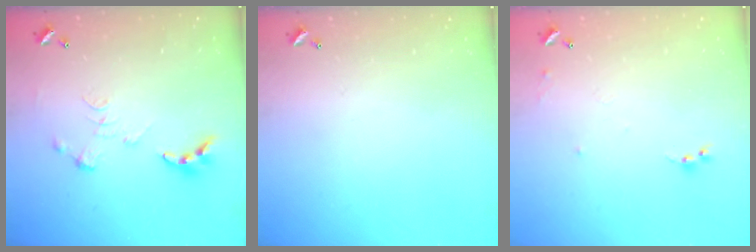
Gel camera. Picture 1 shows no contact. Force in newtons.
{"total": 0.0}
{"total": 6.6, "press": 6.6, "slide": 0.6}